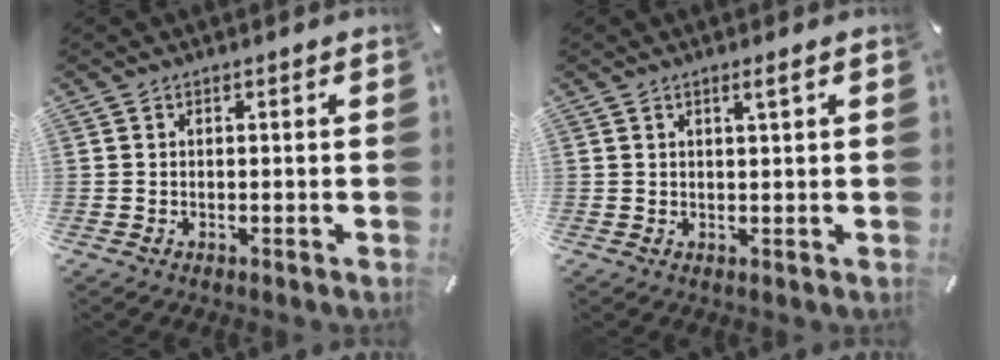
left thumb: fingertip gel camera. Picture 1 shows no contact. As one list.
[{"total": 2.2, "force": [1.3, 0.1, 1.8], "torque": [-0.037, 0.000, 0.020]}]